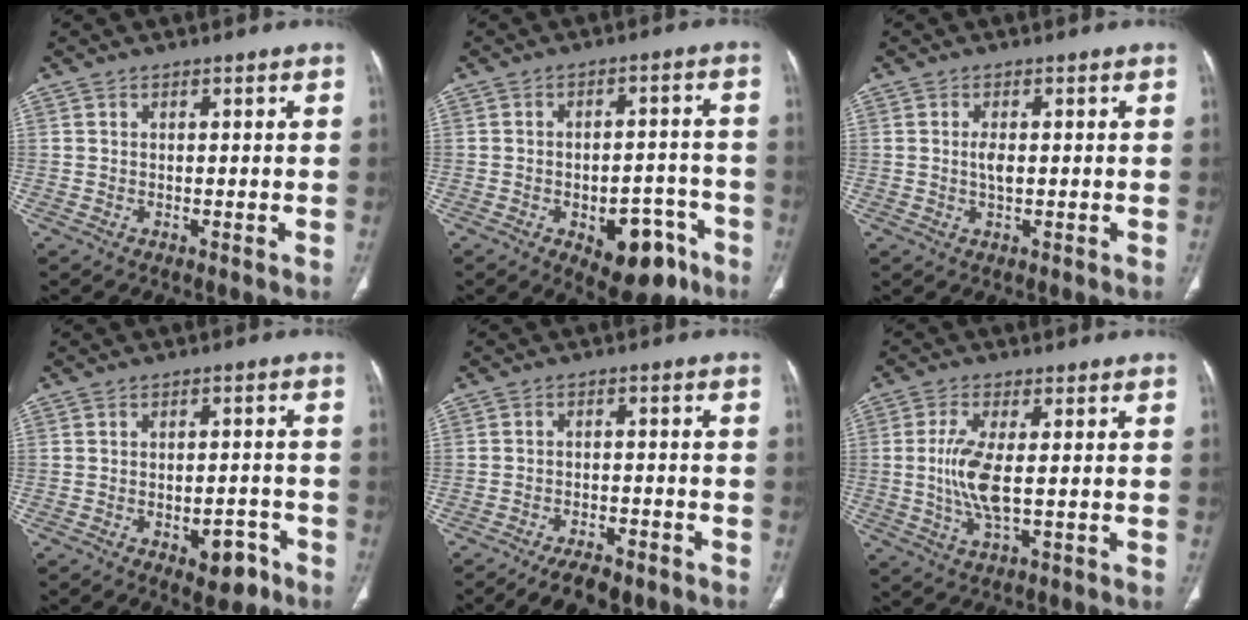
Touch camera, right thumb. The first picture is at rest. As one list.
[{"total": 12.2, "force": [-6.0, 6.6, 8.3], "torque": [-0.076, 0.043, -0.072]}, {"total": 2.1, "force": [0.0, 0.9, 1.9], "torque": [-0.038, -0.001, 0.000]}, {"total": 6.4, "force": [-3.4, 3.4, 4.3], "torque": [-0.036, 0.024, -0.039]}, {"total": 8.7, "force": [-6.5, 3.8, 4.4], "torque": [-0.057, 0.031, -0.098]}, {"total": 7.9, "force": [-0.1, 2.5, 7.5], "torque": [-0.177, -0.009, -0.002]}]